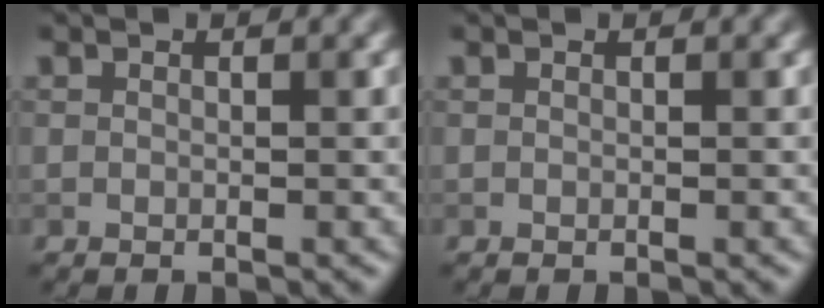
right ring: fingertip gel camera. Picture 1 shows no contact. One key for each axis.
{"total": 0.0}